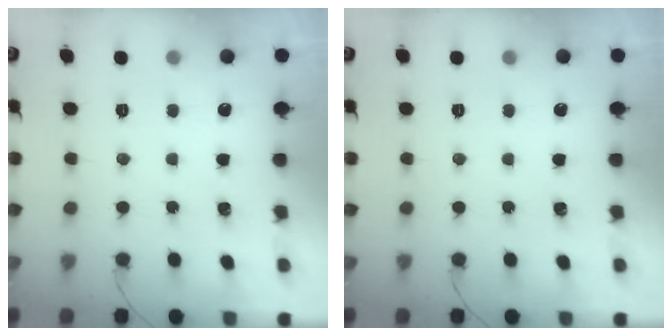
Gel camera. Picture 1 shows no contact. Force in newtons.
{"total": 0.0}